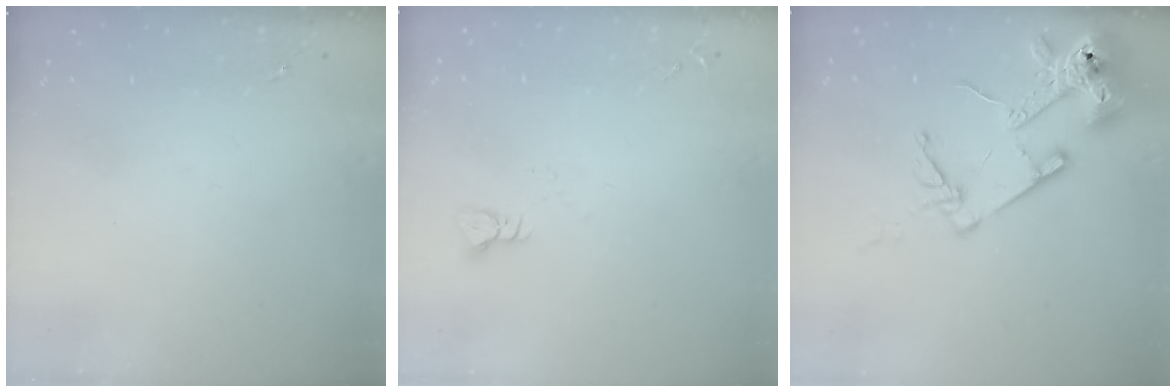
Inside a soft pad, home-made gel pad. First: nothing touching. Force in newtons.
{"total": 3.0, "press": 3.0, "slide": 0.3}
{"total": 17.2, "press": 17.1, "slide": 2.1}